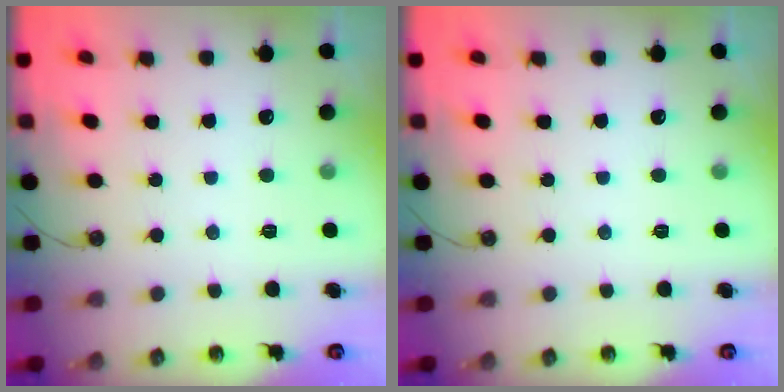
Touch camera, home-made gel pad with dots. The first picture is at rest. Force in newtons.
{"total": 0.0}